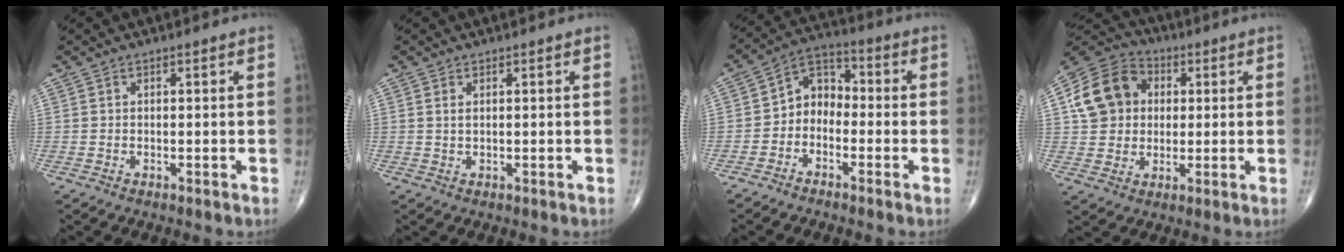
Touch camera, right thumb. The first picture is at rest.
{"total": 1.0, "force": [0.4, 0.5, 0.8], "torque": [-0.020, 0.002, 0.011]}
{"total": 6.7, "force": [-2.1, 5.2, 3.8], "torque": [-0.038, 0.038, -0.057]}
{"total": 13.4, "force": [2.4, 11.3, 6.8], "torque": [-0.111, 0.013, 0.035]}